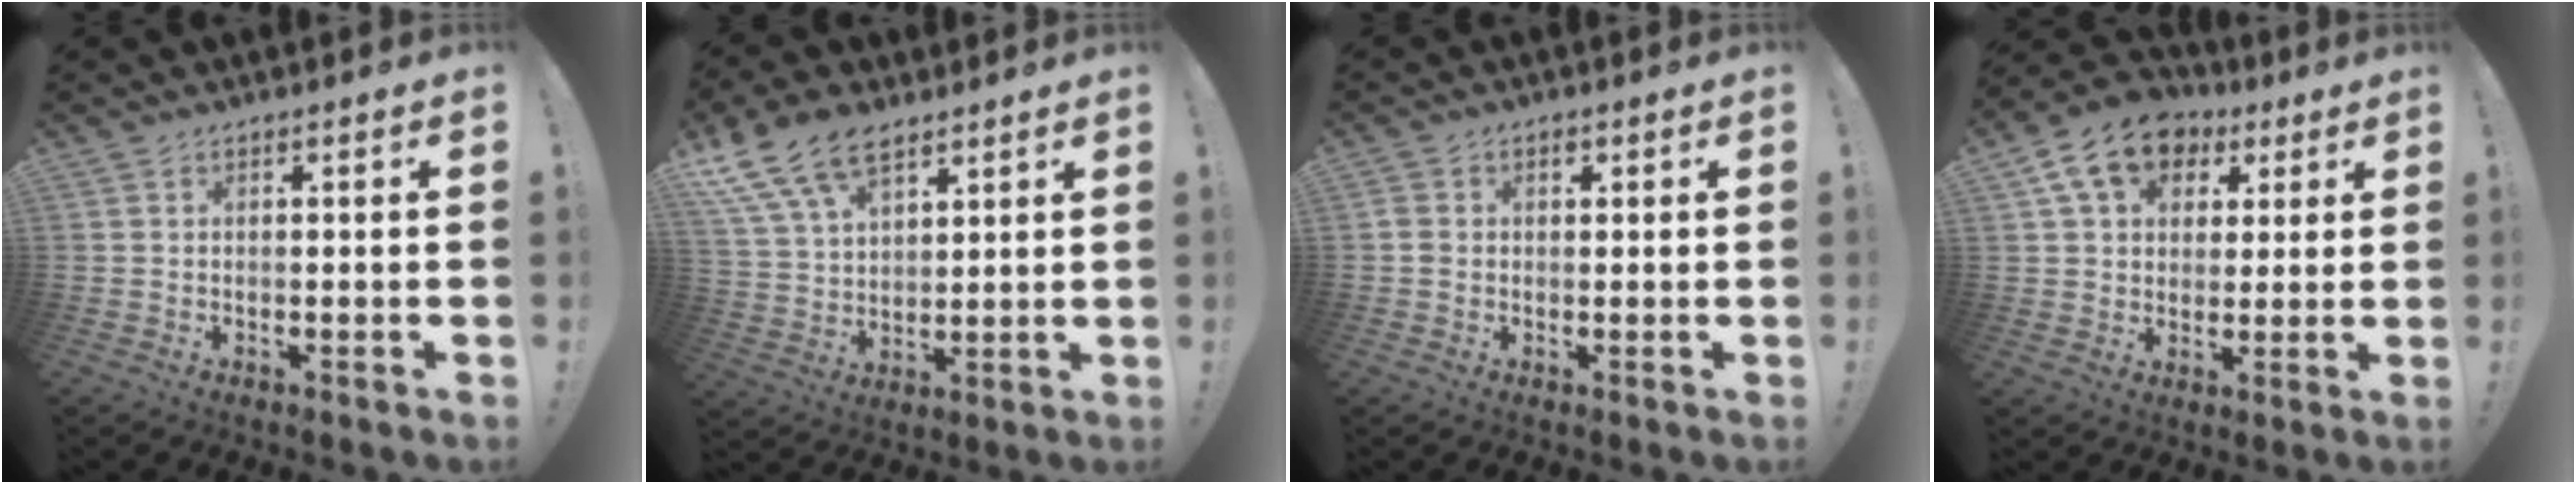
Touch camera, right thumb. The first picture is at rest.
{"total": 14.5, "force": [9.4, 8.0, 7.7], "torque": [-0.138, -0.046, 0.178]}
{"total": 2.6, "force": [0.1, 2.3, 1.2], "torque": [-0.017, 0.006, 0.001]}
{"total": 13.7, "force": [6.1, 10.1, 7.0], "torque": [-0.111, -0.017, 0.120]}